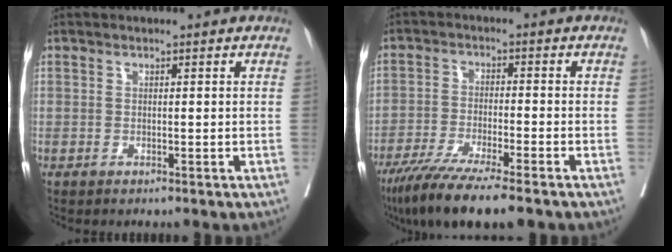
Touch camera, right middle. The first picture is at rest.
{"total": 11.6, "force": [-8.8, 0.3, 7.6], "torque": [-0.121, -0.031, -0.144]}